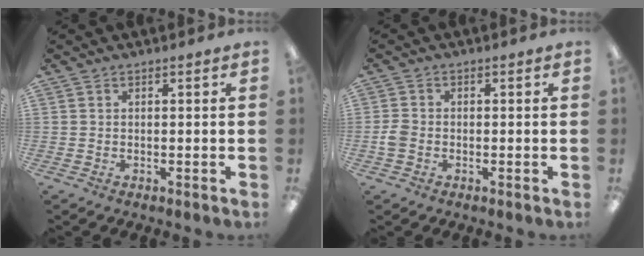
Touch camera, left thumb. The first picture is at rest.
{"total": 3.1, "force": [-0.8, 2.4, 1.6], "torque": [-0.027, 0.007, -0.015]}